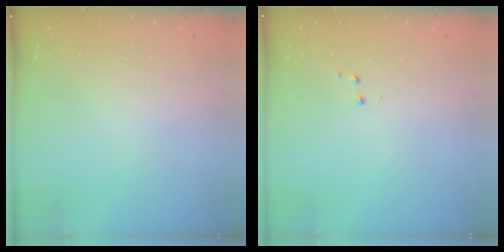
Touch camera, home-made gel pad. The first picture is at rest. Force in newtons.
{"total": 2.8, "press": 2.7, "slide": 0.5}